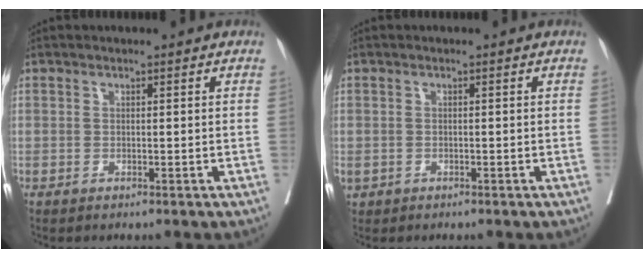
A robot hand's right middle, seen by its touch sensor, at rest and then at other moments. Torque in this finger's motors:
{"motor_torque": [1.09, -1.05, 1.02, 0.21]}